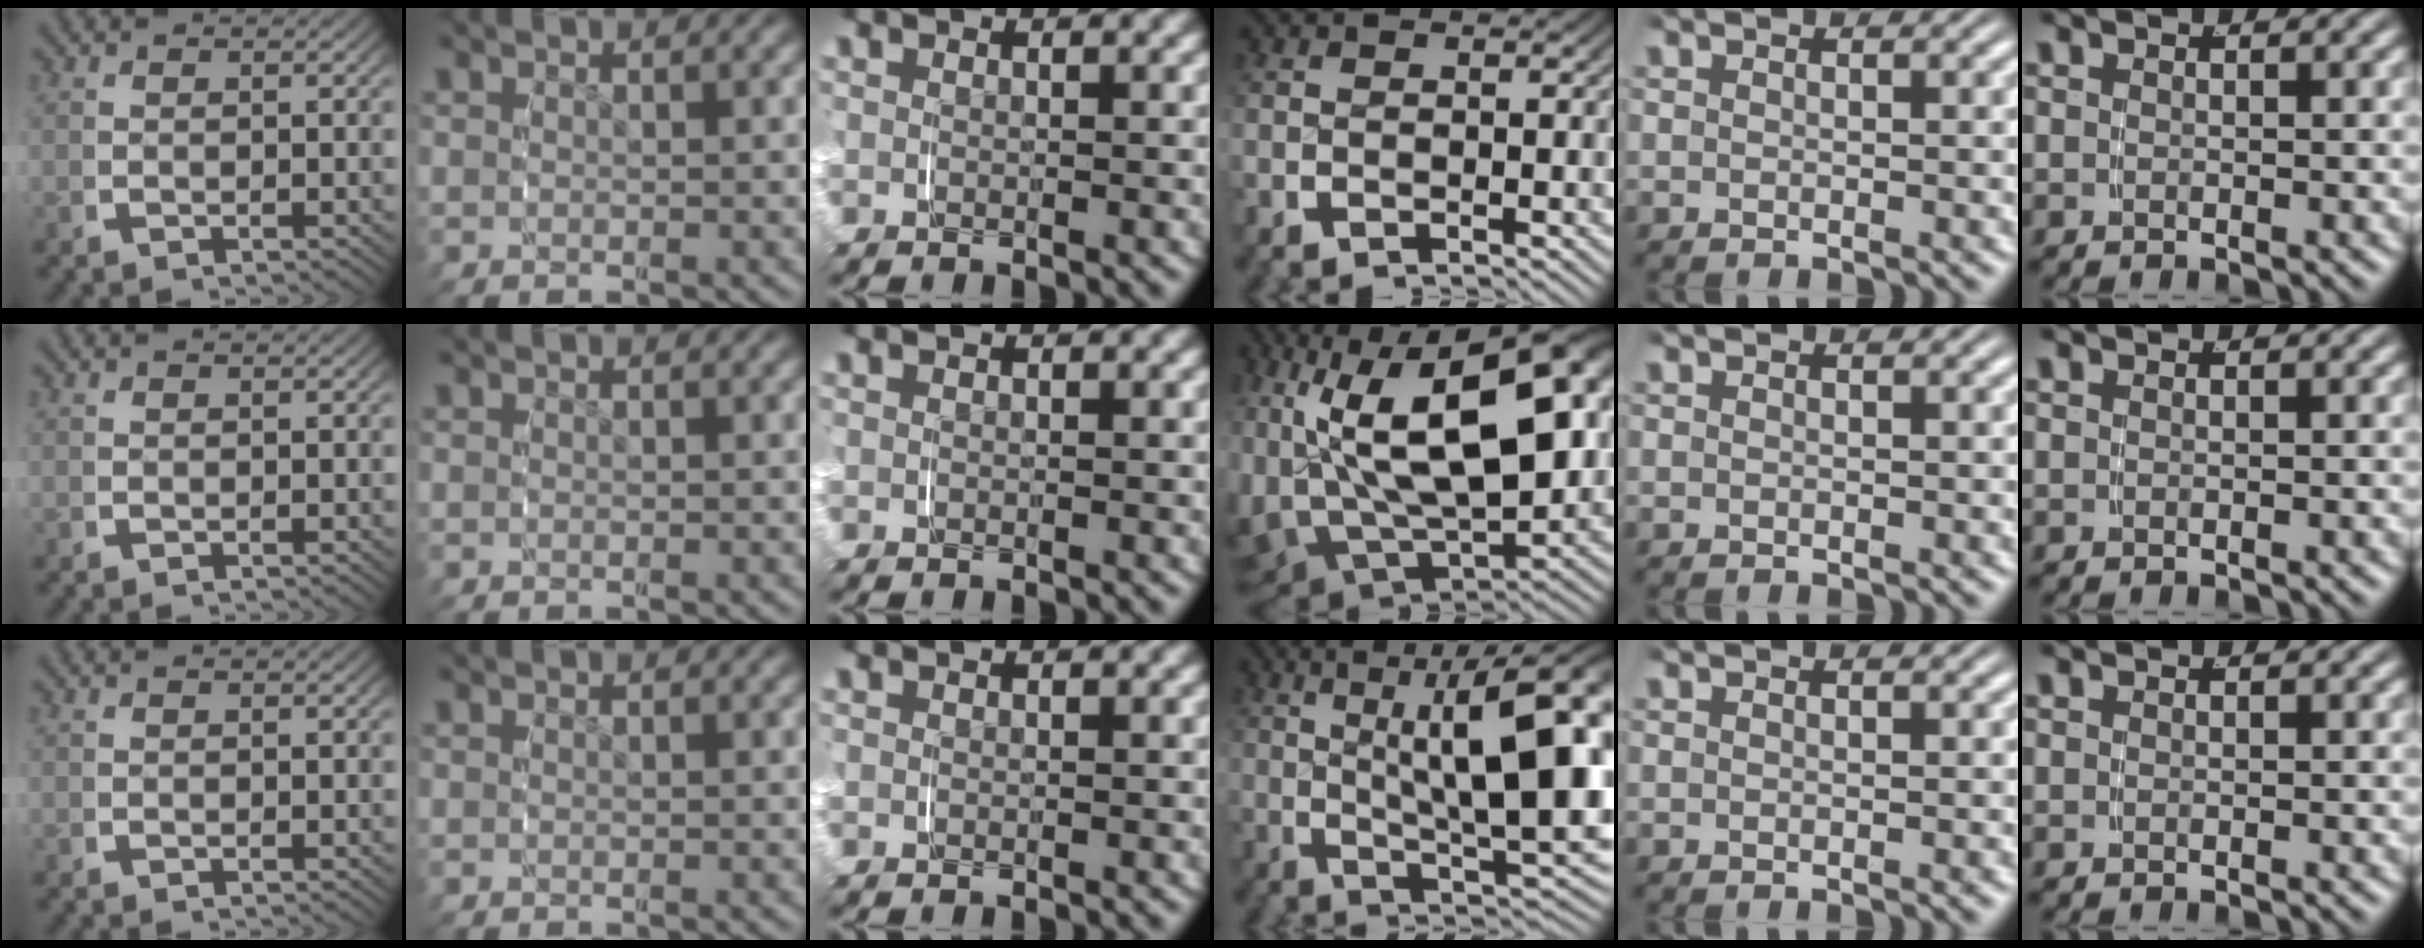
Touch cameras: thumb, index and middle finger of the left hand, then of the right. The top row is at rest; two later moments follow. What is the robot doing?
{"motion": "grasp_and_lifting", "object": "glasses case"}